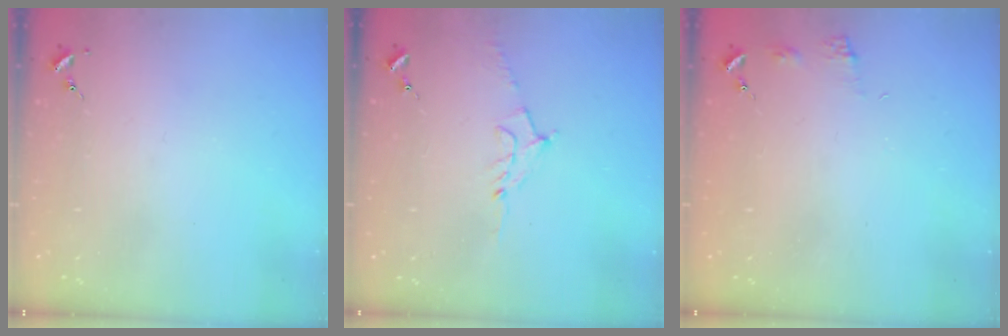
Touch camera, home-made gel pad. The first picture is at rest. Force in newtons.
{"total": 7.9, "press": 7.9, "slide": 1.0}
{"total": 5.1, "press": 5.0, "slide": 0.7}